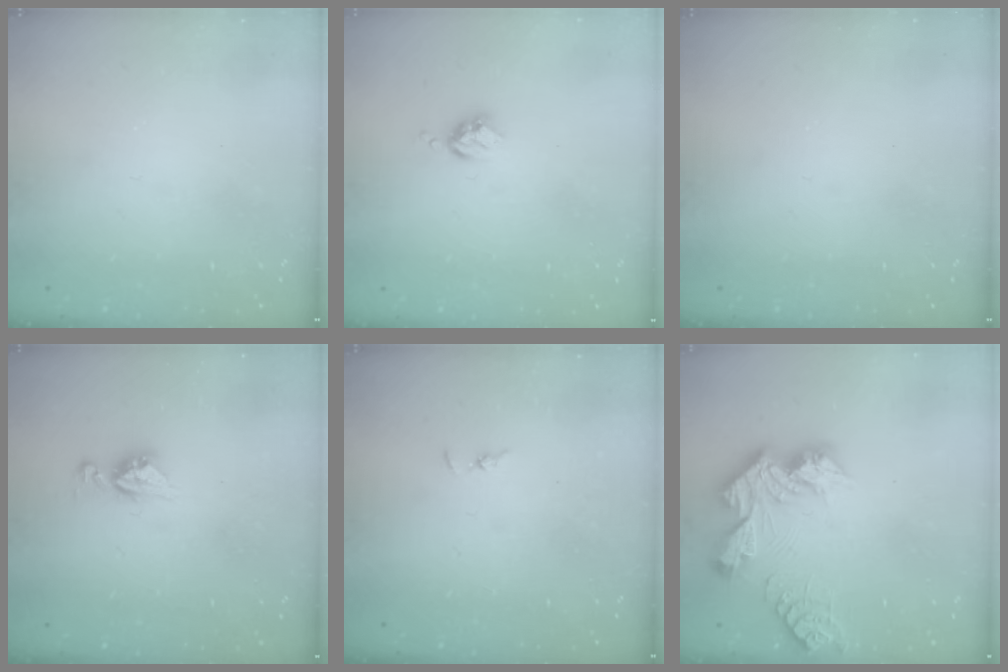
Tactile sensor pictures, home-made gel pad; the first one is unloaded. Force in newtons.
{"total": 3.5, "press": 3.5, "slide": 0.4}
{"total": 0.0}
{"total": 6.9, "press": 6.8, "slide": 0.6}
{"total": 1.3, "press": 1.2, "slide": 0.3}
{"total": 13.8, "press": 13.7, "slide": 1.2}